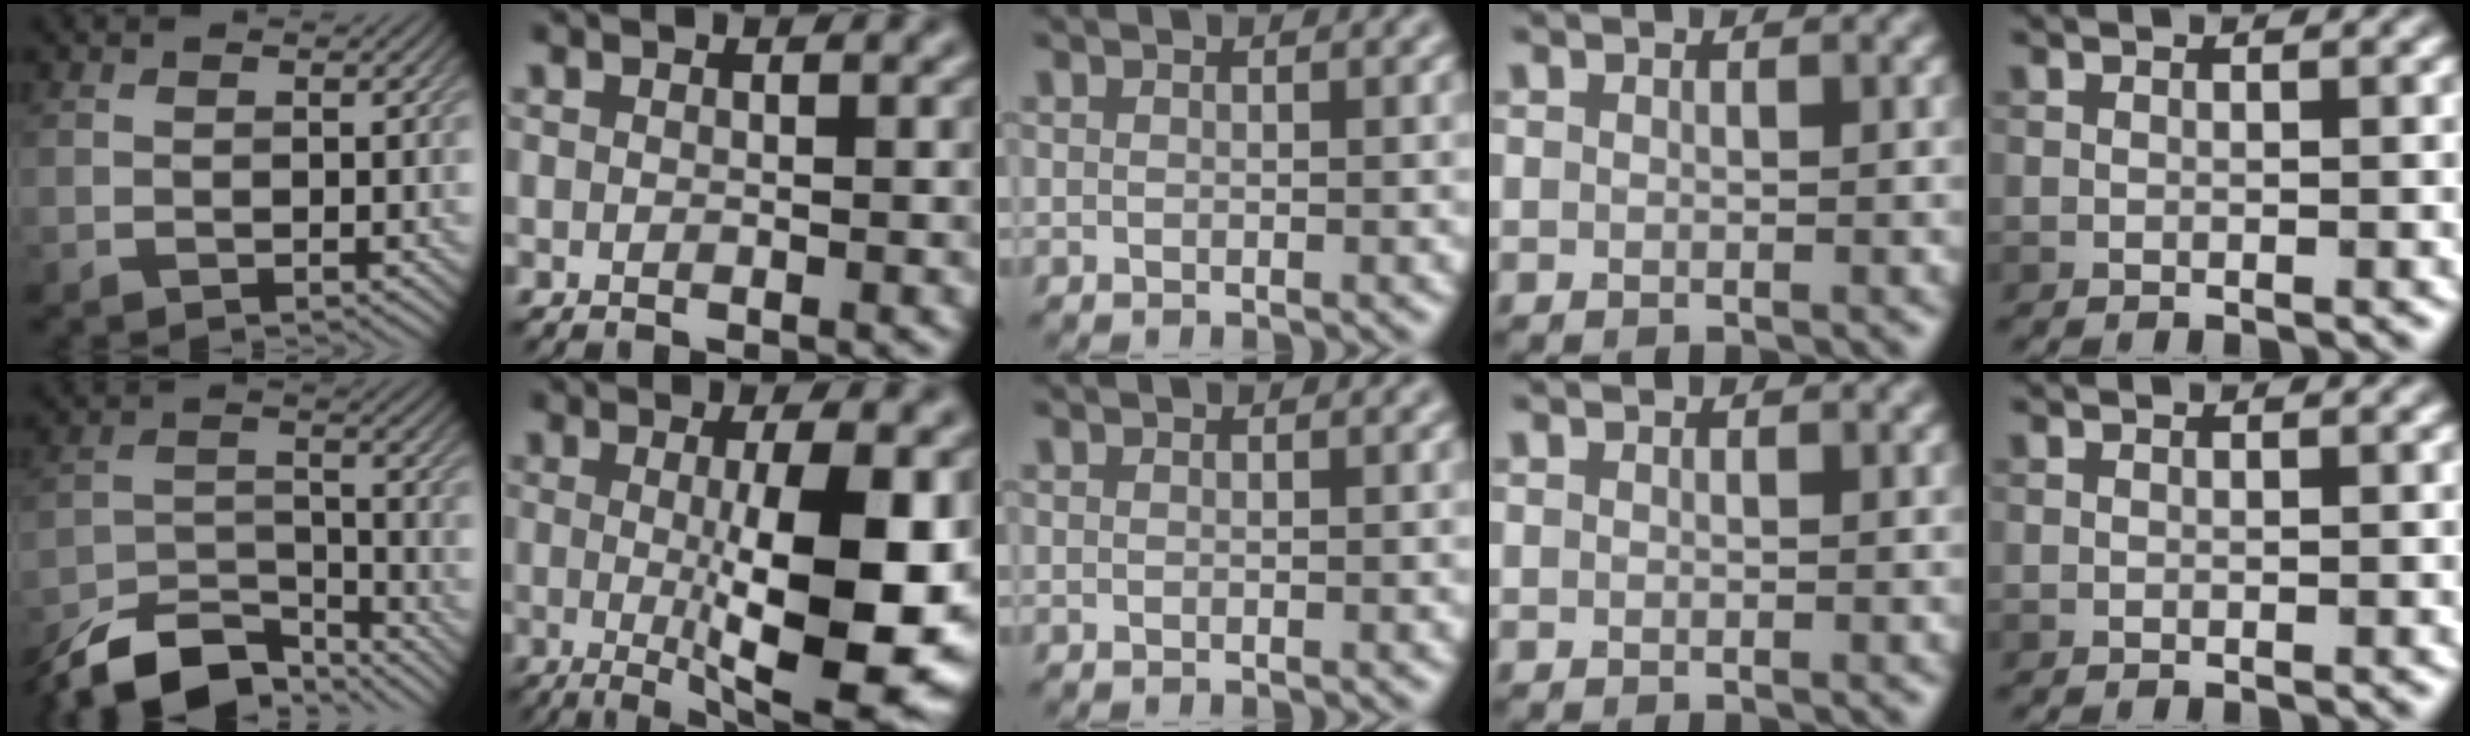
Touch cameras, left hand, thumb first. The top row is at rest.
{"thumb": {"total": 10.8, "force": [-9.2, 3.6, 4.5], "torque": [-0.082, -0.006, -0.166]}, "index": {"total": 11.8, "force": [-0.7, 2.9, 11.4], "torque": [-0.155, -0.016, -0.004]}}